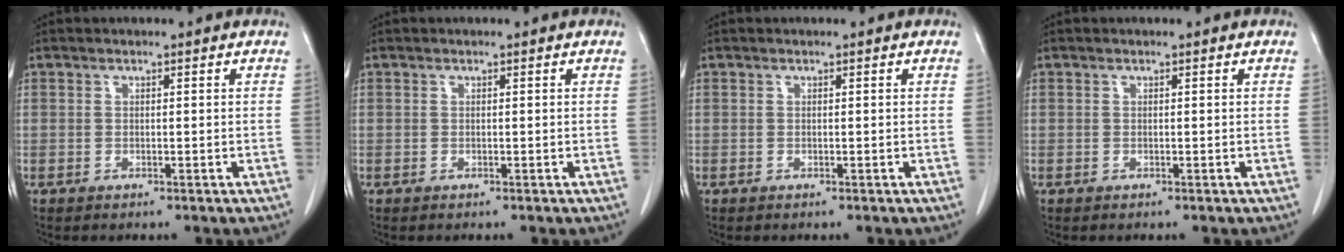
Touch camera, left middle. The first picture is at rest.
{"total": 0.0}
{"total": 0.0}
{"total": 0.0}